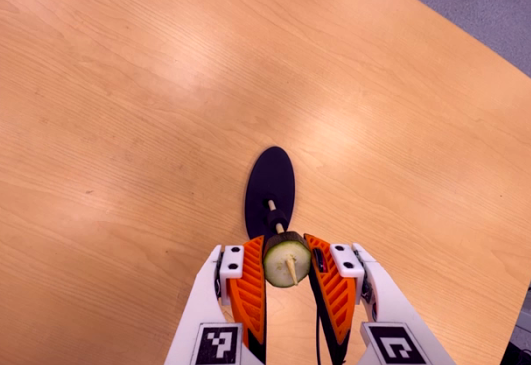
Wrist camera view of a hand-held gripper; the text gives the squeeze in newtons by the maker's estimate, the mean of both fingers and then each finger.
{"total": 8.7, "left": 8.9, "right": 8.6}